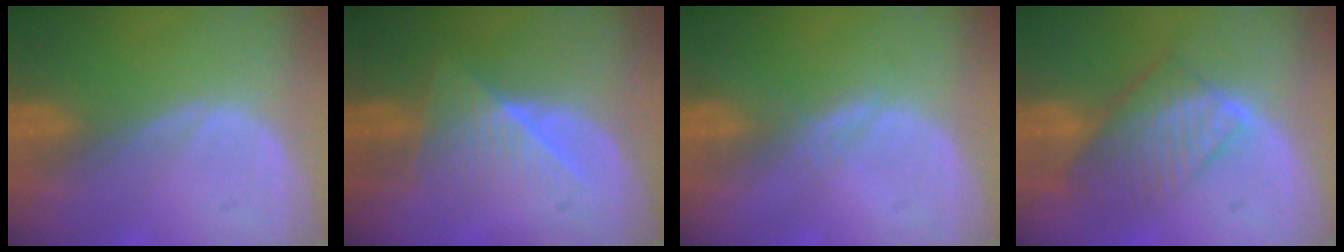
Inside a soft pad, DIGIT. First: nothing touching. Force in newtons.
{"total": 6.6, "press": 5.9, "slide": 2.9}
{"total": 1.1, "press": 1.1, "slide": 0.1}
{"total": 8.3, "press": 7.1, "slide": 4.1}